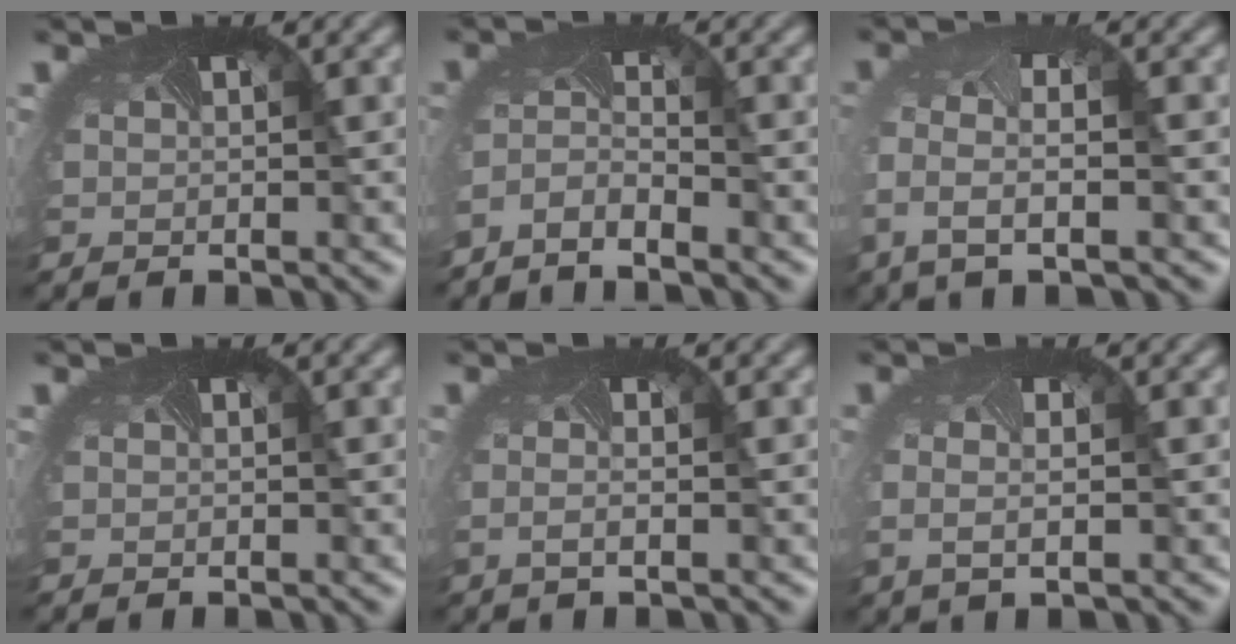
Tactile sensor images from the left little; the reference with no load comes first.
{"total": 2.4, "force": [-2.3, -0.2, 0.2], "torque": [-0.026, -0.014, -0.051]}
{"total": 3.4, "force": [-1.6, 1.3, 2.8], "torque": [-0.095, -0.015, -0.033]}
{"total": 0.0}
{"total": 1.0, "force": [-0.5, 0.2, 0.8], "torque": [-0.020, -0.009, -0.008]}
{"total": 1.4, "force": [-0.3, 0.5, 1.2], "torque": [-0.038, -0.011, 0.000]}